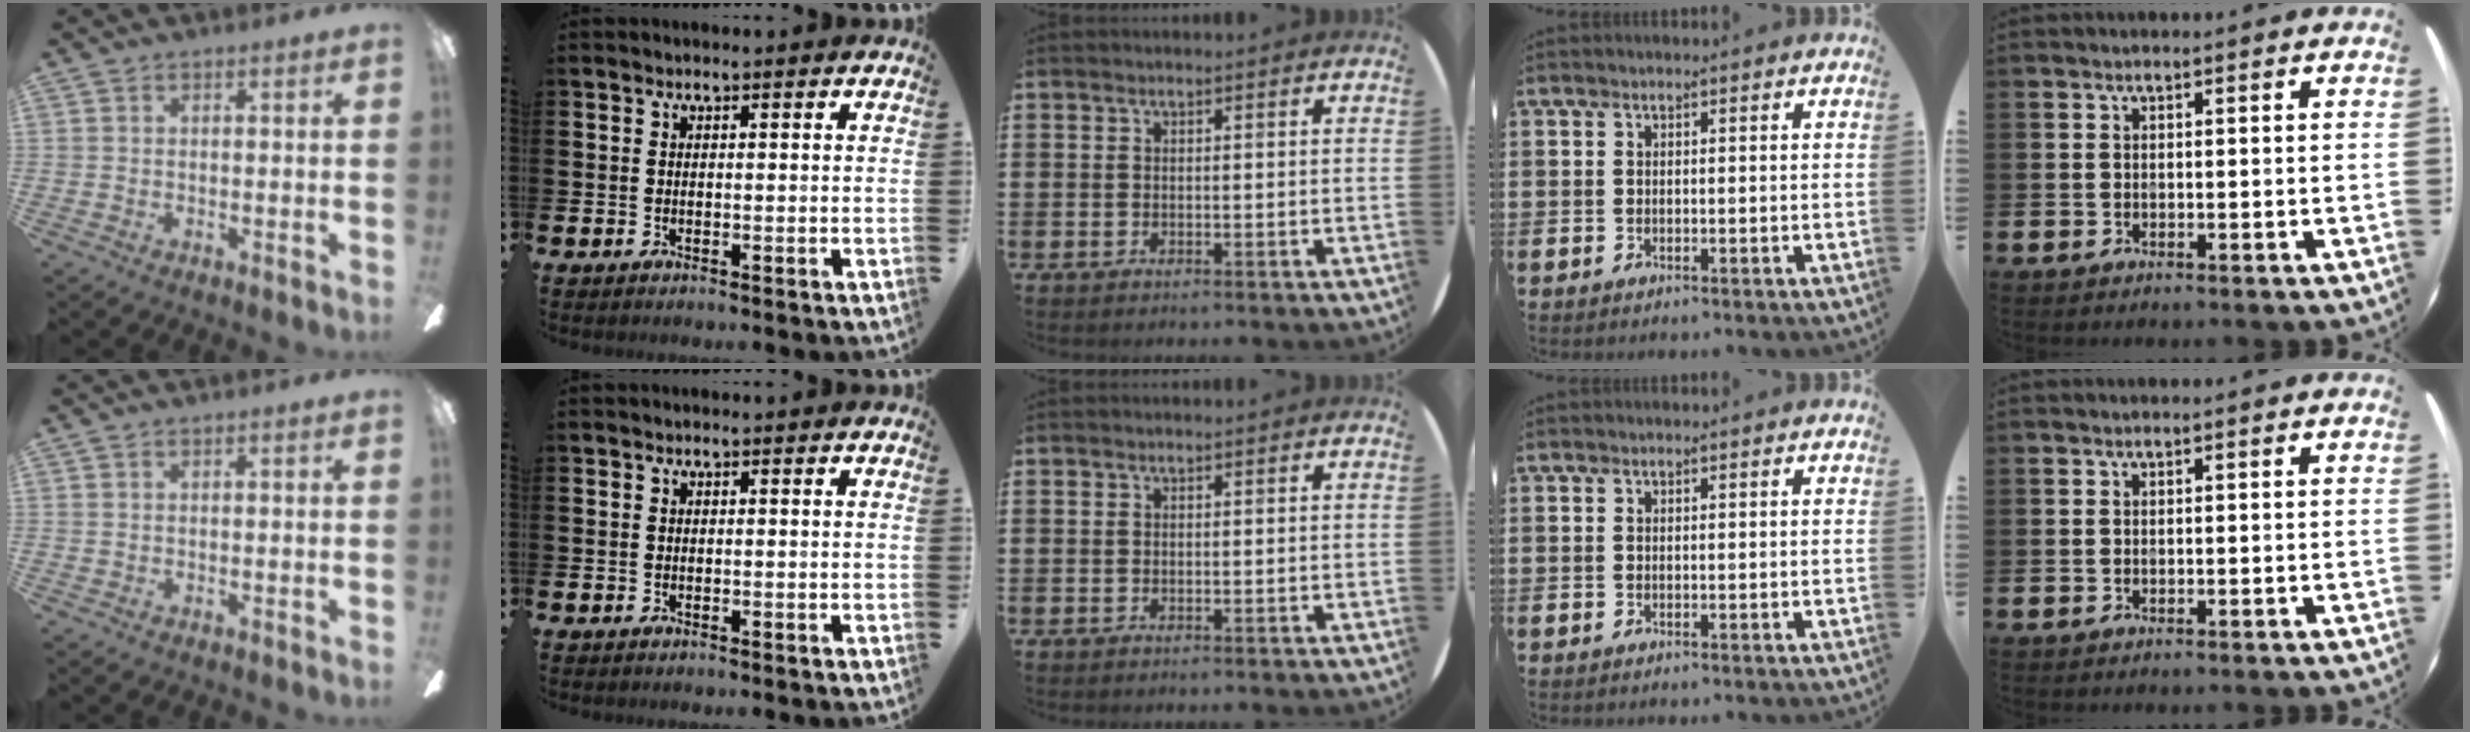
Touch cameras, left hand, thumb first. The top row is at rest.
{}